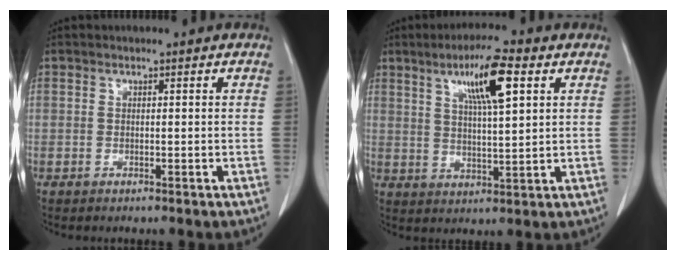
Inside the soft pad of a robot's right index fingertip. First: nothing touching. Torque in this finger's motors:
{"motor_torque": [0.62, 0.57, 0.44, 0.08]}